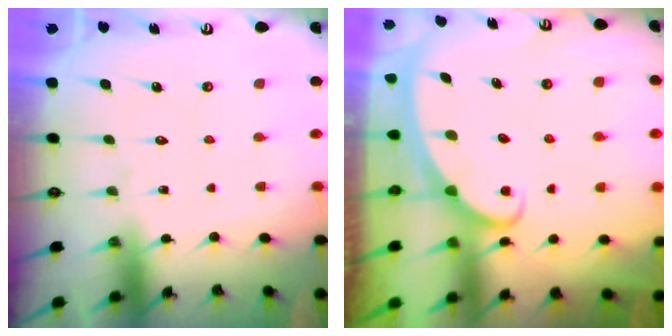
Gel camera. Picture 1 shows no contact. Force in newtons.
{"total": 2.6, "press": 2.6, "slide": 0.4}